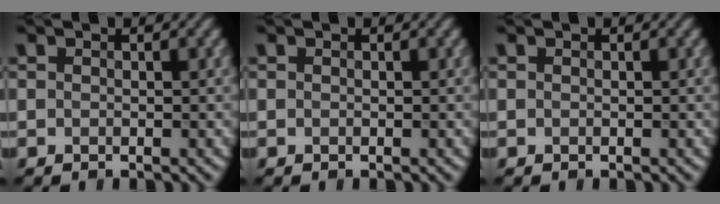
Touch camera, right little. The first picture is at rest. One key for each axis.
{"total": 0.0}
{"total": 0.0}